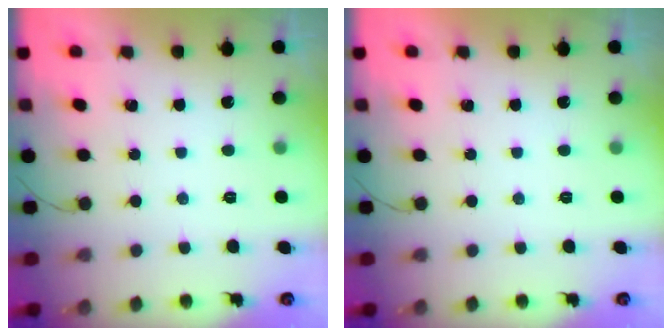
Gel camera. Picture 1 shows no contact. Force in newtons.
{"total": 0.0}